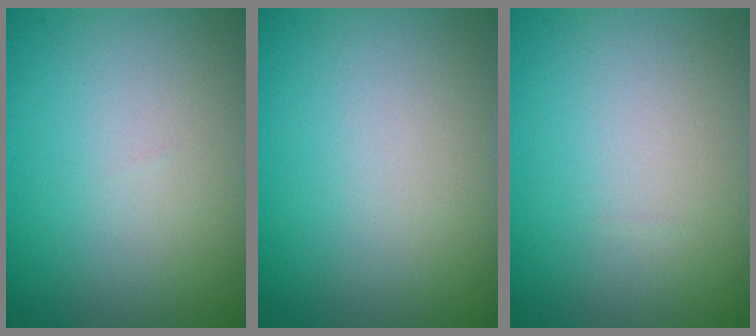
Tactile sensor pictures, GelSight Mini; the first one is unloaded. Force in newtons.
{"total": 0.0}
{"total": 0.0}